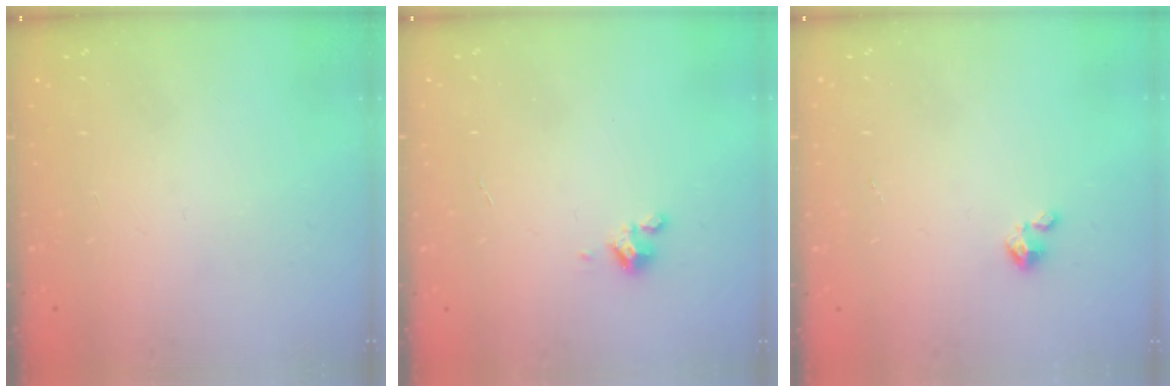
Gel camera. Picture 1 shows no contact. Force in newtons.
{"total": 2.4, "press": 2.4, "slide": 0.2}
{"total": 2.1, "press": 2.1, "slide": 0.3}